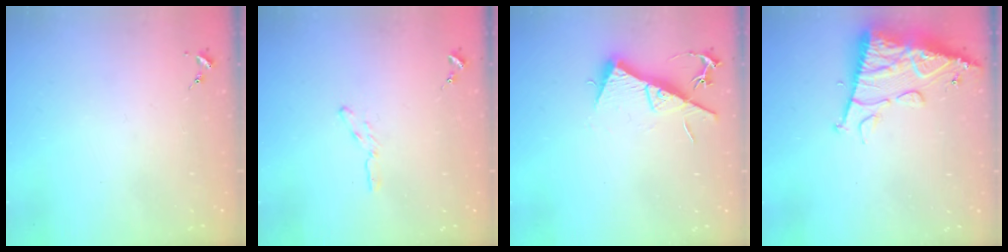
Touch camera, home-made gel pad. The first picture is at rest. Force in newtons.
{"total": 3.0, "press": 3.0, "slide": 0.3}
{"total": 11.3, "press": 11.3, "slide": 0.7}
{"total": 14.9, "press": 14.8, "slide": 1.5}